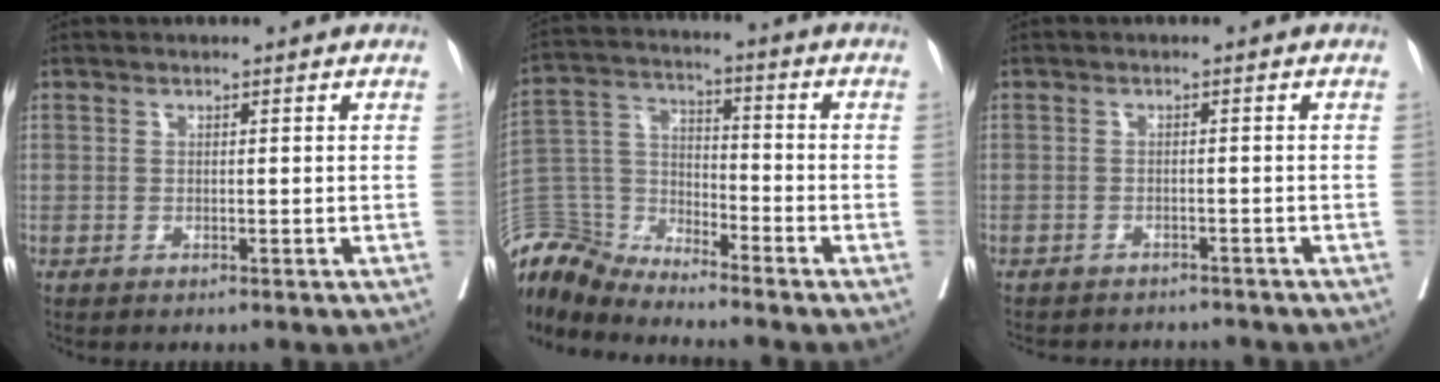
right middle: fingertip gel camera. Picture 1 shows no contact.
{"total": 9.0, "force": [-9.0, 0.7, -0.9], "torque": [0.015, 0.036, -0.181]}
{"total": 7.5, "force": [-7.1, 2.1, 1.5], "torque": [-0.019, 0.001, -0.086]}